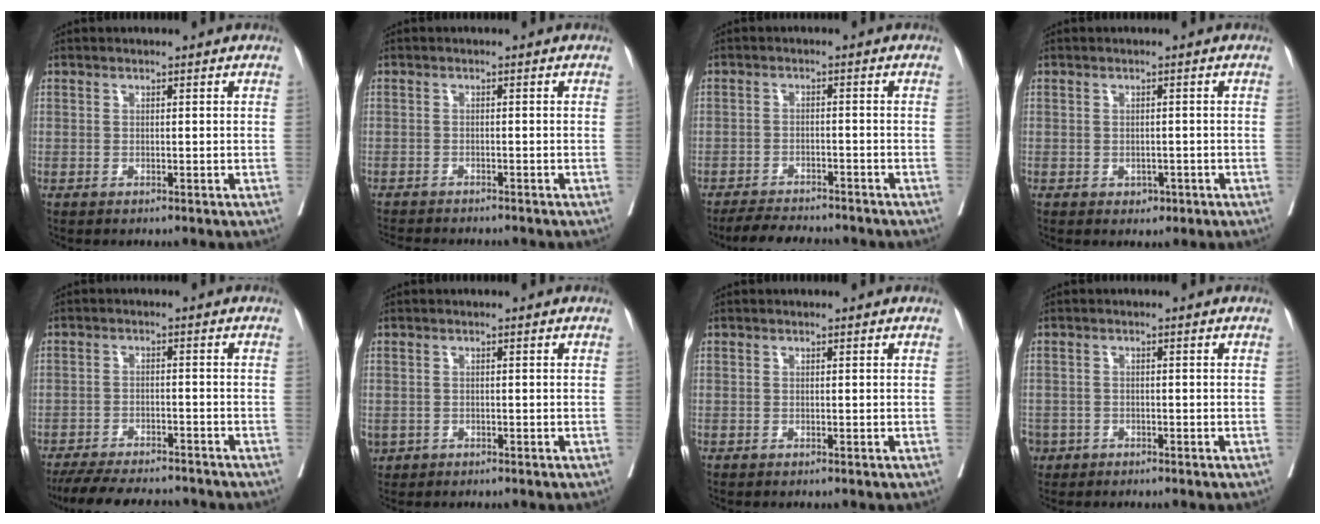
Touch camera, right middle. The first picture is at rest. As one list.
[{"total": 7.3, "force": [-6.8, 1.1, 2.6], "torque": [-0.033, -0.008, -0.097]}, {"total": 7.4, "force": [-6.8, 1.5, 2.3], "torque": [-0.031, -0.010, -0.104]}, {"total": 1.7, "force": [-0.8, 1.3, 0.8], "torque": [-0.007, 0.003, -0.004]}, {"total": 13.3, "force": [-11.9, 3.0, 5.1], "torque": [-0.087, -0.005, -0.166]}, {"total": 2.5, "force": [-1.2, 2.0, 0.9], "torque": [-0.024, -0.003, -0.016]}, {"total": 0.0}, {"total": 5.5, "force": [-3.1, 4.3, 1.4], "torque": [-0.048, -0.001, -0.054]}]